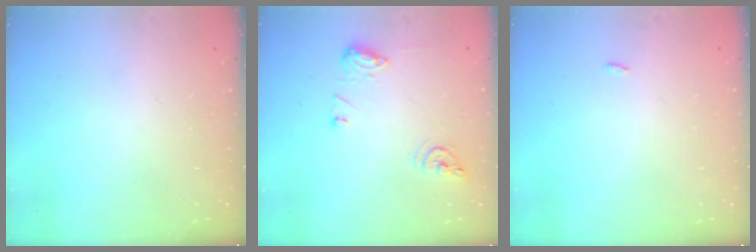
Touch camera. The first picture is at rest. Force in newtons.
{"total": 10.4, "press": 10.4, "slide": 1.0}
{"total": 6.7, "press": 1.4, "slide": 6.6}